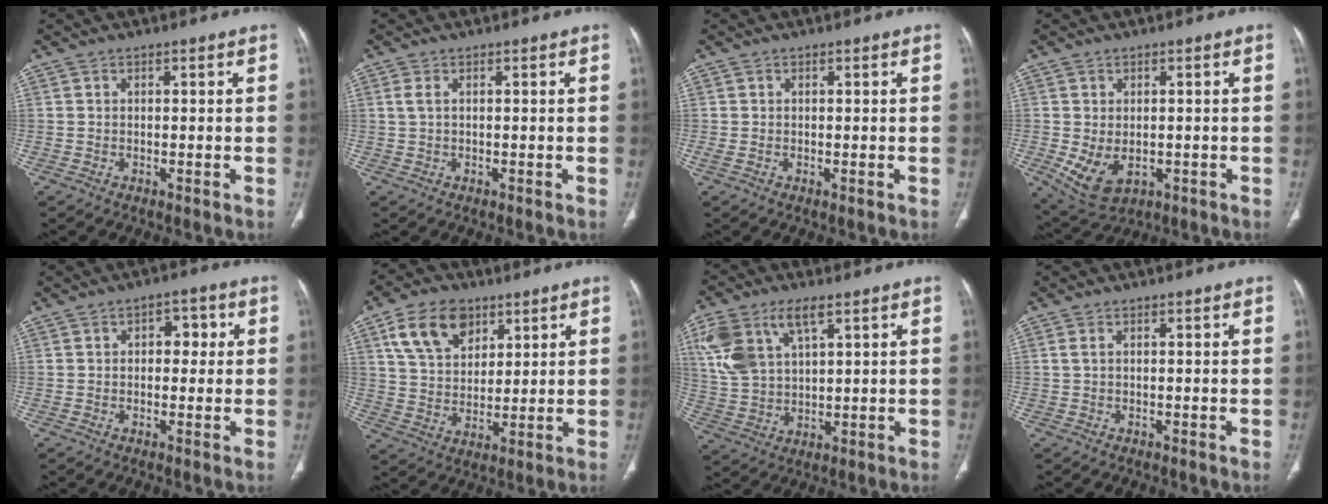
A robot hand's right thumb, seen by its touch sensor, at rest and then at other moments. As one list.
[{"total": 1.4, "force": [0.5, 0.4, 1.2], "torque": [-0.038, 0.009, 0.015]}, {"total": 0.8, "force": [-0.1, 0.4, 0.7], "torque": [-0.022, -0.003, -0.003]}, {"total": 7.5, "force": [-1.4, 4.9, 5.5], "torque": [-0.097, -0.006, -0.003]}, {"total": 4.3, "force": [0.9, 2.7, 3.2], "torque": [-0.016, 0.001, 0.006]}, {"total": 12.3, "force": [6.3, 8.1, 6.8], "torque": [-0.098, -0.018, 0.120]}, {"total": 12.9, "force": [6.0, 6.4, 9.5], "torque": [-0.204, -0.002, 0.124]}, {"total": 0.8, "force": [0.3, 0.2, 0.7], "torque": [-0.025, 0.009, 0.009]}]